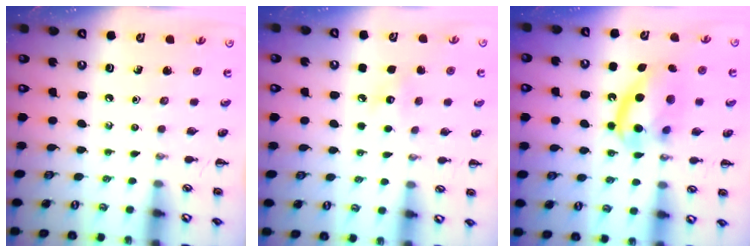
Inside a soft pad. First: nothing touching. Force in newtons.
{"total": 6.4, "press": 6.1, "slide": 1.7}
{"total": 15.0, "press": 14.8, "slide": 2.5}